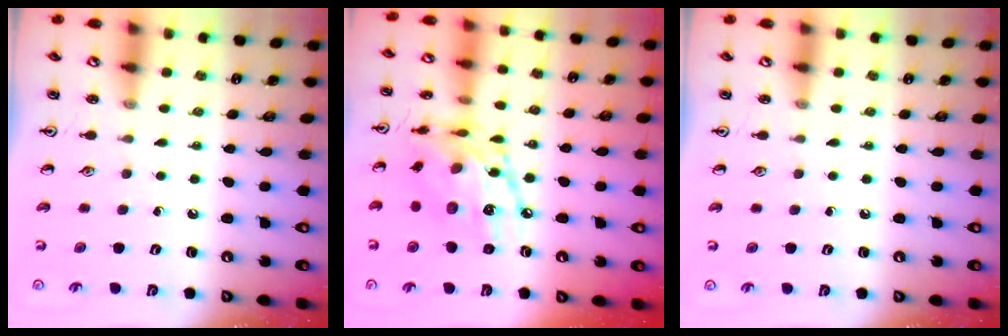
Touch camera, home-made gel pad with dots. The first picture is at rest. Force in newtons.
{"total": 15.4, "press": 15.3, "slide": 1.2}
{"total": 0.0}